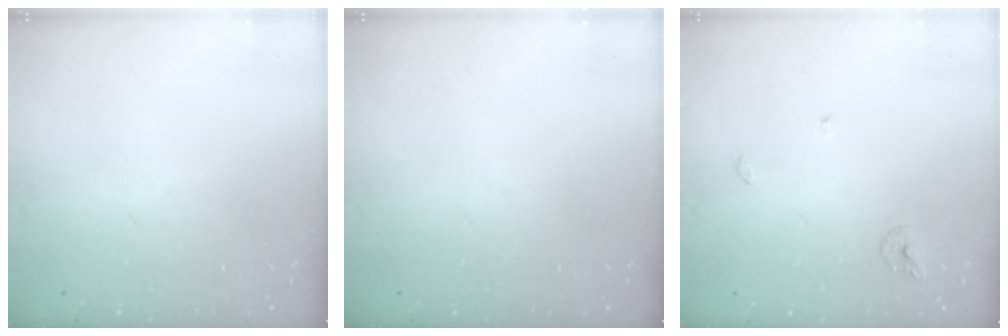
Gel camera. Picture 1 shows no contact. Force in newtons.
{"total": 0.0}
{"total": 4.9, "press": 4.9, "slide": 0.4}